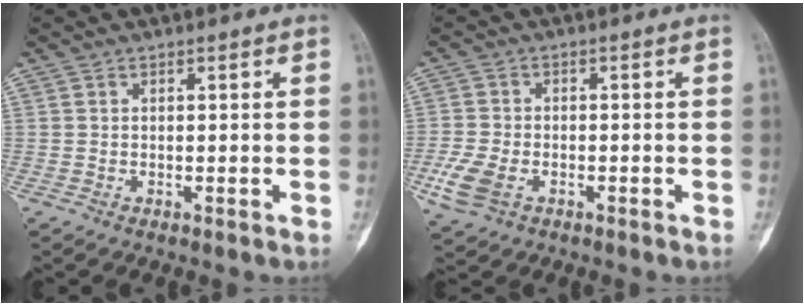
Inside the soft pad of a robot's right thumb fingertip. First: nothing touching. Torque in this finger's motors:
{"motor_torque": [0.18, -0.05, 0.62, -0.29, 0.21]}